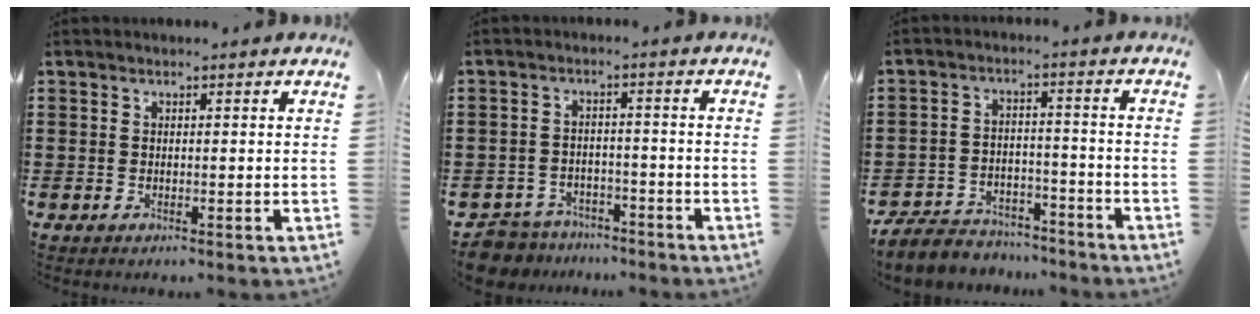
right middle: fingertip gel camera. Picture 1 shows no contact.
{"total": 4.9, "force": [-4.8, 0.9, 0.0], "torque": [-0.015, 0.004, -0.102]}
{"total": 5.0, "force": [-4.8, 1.3, 0.4], "torque": [-0.022, 0.006, -0.100]}